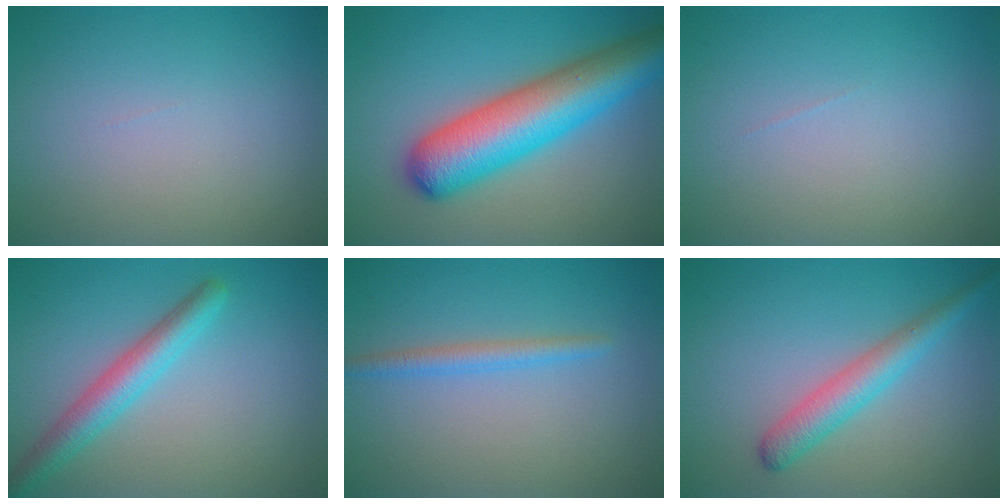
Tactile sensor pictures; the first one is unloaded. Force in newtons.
{"total": 9.7, "press": 9.7, "slide": 0.3}
{"total": 0.0}
{"total": 3.8, "press": 3.8, "slide": 0.1}
{"total": 1.8, "press": 1.8, "slide": 0.2}
{"total": 2.8, "press": 2.8, "slide": 0.2}